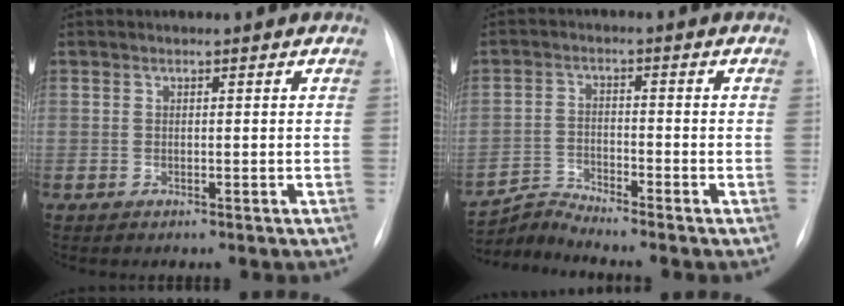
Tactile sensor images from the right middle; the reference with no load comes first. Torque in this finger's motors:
{"motor_torque": [-0.28, -0.06, -0.05, -0.01]}